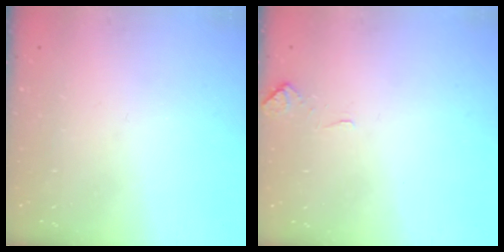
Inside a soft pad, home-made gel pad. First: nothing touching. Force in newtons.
{"total": 0.0}